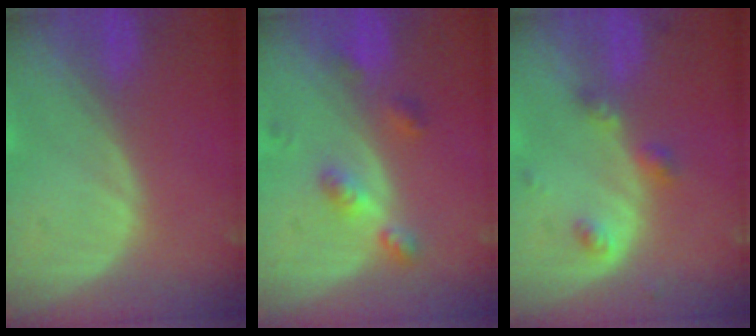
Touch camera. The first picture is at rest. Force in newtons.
{"total": 4.6, "press": 4.1, "slide": 1.9}
{"total": 3.4, "press": 3.4, "slide": 0.5}